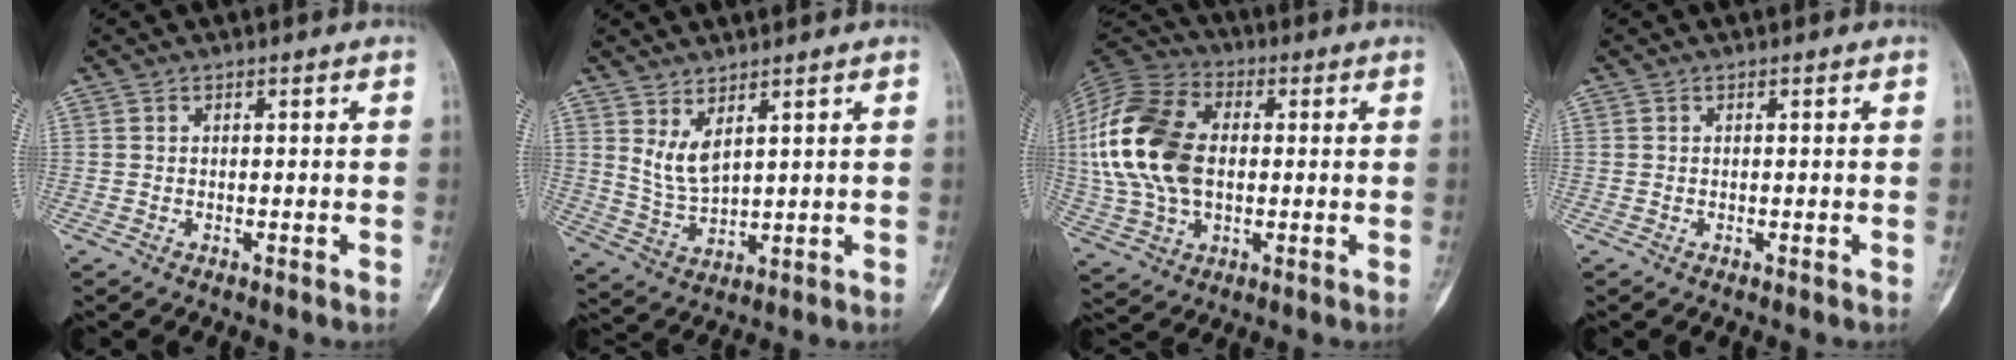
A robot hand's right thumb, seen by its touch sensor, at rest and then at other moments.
{"total": 5.6, "force": [3.1, 2.3, 4.1], "torque": [-0.077, -0.035, 0.073]}
{"total": 20.2, "force": [1.1, 13.0, 15.4], "torque": [-0.320, 0.012, 0.021]}
{"total": 0.0}